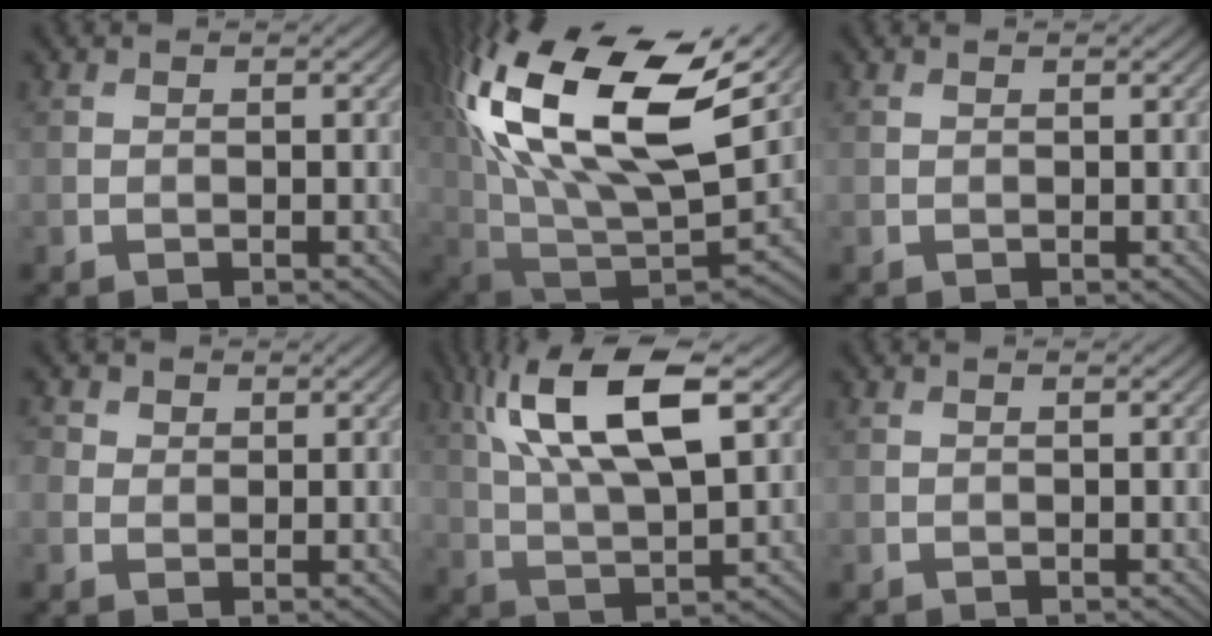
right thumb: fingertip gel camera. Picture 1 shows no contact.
{"total": 22.4, "force": [9.0, 10.8, 17.5], "torque": [-0.377, 0.023, 0.157]}
{"total": 0.0}
{"total": 2.3, "force": [1.0, 2.0, 0.7], "torque": [-0.025, 0.003, 0.012]}
{"total": 14.6, "force": [5.9, 5.3, 12.3], "torque": [-0.251, 0.018, 0.105]}
{"total": 0.0}